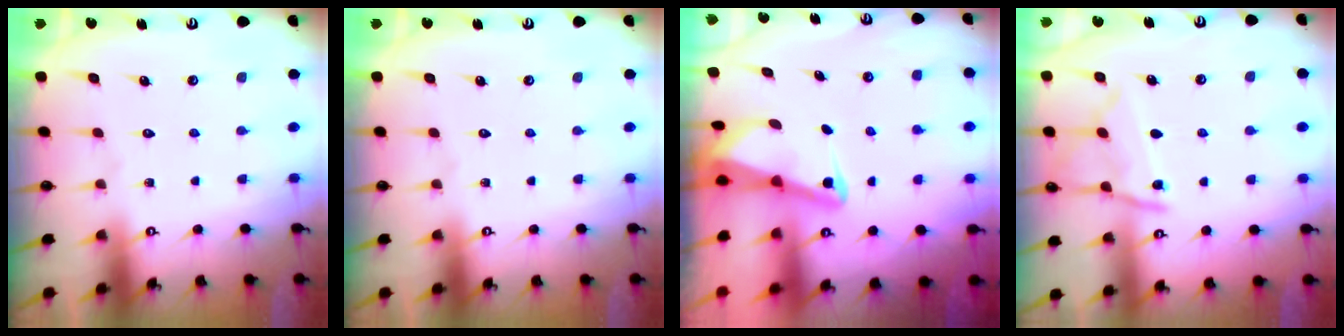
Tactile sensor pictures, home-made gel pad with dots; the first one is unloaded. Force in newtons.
{"total": 0.0}
{"total": 2.3, "press": 2.2, "slide": 0.2}
{"total": 10.4, "press": 10.4, "slide": 1.0}